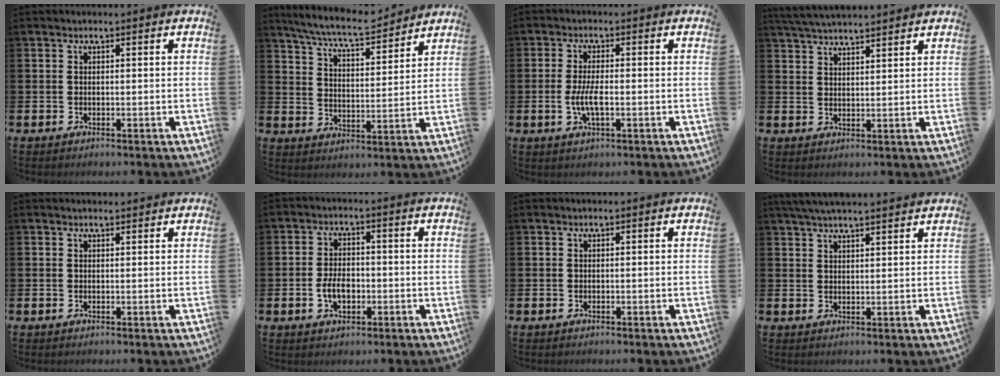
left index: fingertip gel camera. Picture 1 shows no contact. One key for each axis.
{"total": 7.6, "fx": 7.1, "fy": 0.7, "fz": 2.5, "tx": -0.077, "ty": -0.039, "tz": 0.125}
{"total": 3.9, "fx": -0.7, "fy": 1.2, "fz": 3.6, "tx": -0.064, "ty": -0.002, "tz": -0.017}
{"total": 4.2, "fx": 4.1, "fy": 0.0, "fz": 0.7, "tx": -0.028, "ty": -0.015, "tz": 0.077}
{"total": 0.9, "fx": 0.8, "fy": 0.1, "fz": 0.2, "tx": 0.008, "ty": -0.003, "tz": 0.012}
{"total": 3.8, "fx": -0.9, "fy": 2.4, "fz": 2.9, "tx": -0.041, "ty": 0.001, "tz": -0.019}
{"total": 0.0}
{"total": 4.3, "fx": 4.1, "fy": 0.1, "fz": 1.5, "tx": -0.036, "ty": -0.009, "tz": 0.075}